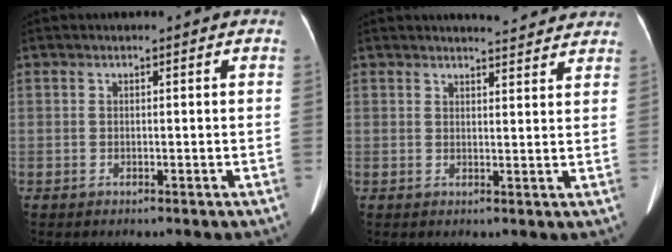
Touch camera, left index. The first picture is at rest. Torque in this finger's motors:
{"motor_torque": [-0.03, -0.12, -0.13, 0.01]}